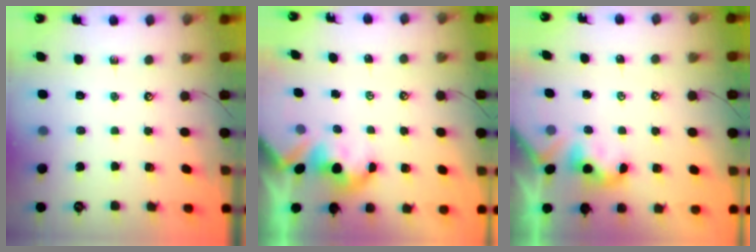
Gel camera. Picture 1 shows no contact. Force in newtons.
{"total": 2.4, "press": 2.4, "slide": 0.3}
{"total": 2.1, "press": 2.1, "slide": 0.2}